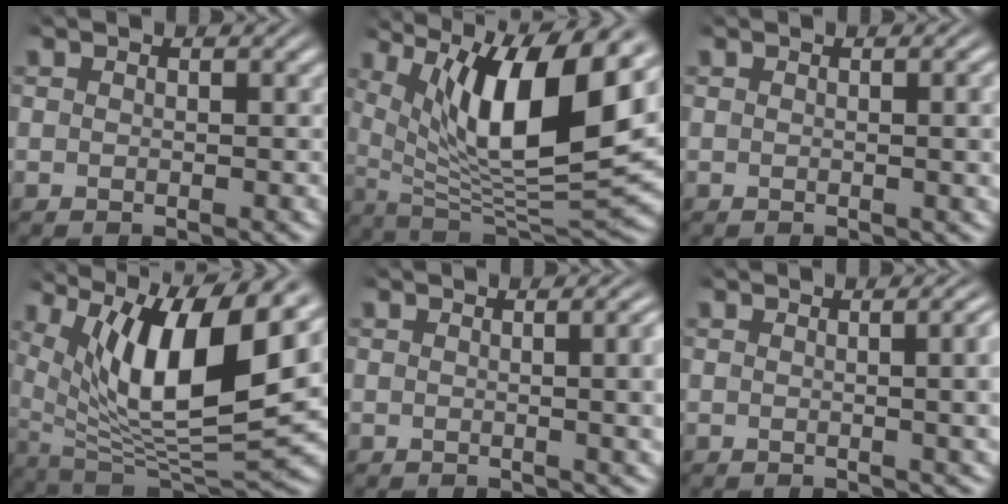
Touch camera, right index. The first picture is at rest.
{"total": 12.6, "force": [3.2, 5.3, 11.0], "torque": [-0.183, -0.008, 0.059]}
{"total": 0.9, "force": [0.1, 0.0, 0.9], "torque": [-0.014, 0.002, 0.002]}
{"total": 12.6, "force": [2.6, 6.2, 10.7], "torque": [-0.180, -0.017, 0.054]}
{"total": 2.9, "force": [0.3, 0.6, 2.9], "torque": [-0.025, 0.010, -0.001]}
{"total": 3.1, "force": [0.4, 0.8, 3.0], "torque": [-0.025, 0.015, -0.002]}